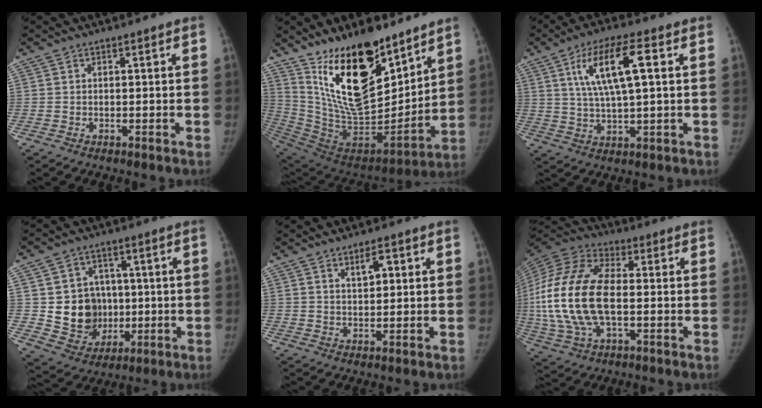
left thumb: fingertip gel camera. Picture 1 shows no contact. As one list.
[{"total": 26.4, "force": [15.9, 11.6, 17.7], "torque": [-0.260, -0.096, 0.286]}, {"total": 12.1, "force": [3.5, 3.3, 11.1], "torque": [-0.212, 0.006, 0.063]}, {"total": 12.0, "force": [0.0, 10.7, 5.4], "torque": [-0.043, 0.002, 0.021]}, {"total": 3.3, "force": [1.5, 1.5, 2.5], "torque": [-0.032, -0.007, 0.026]}, {"total": 22.8, "force": [-1.4, 12.2, 19.2], "torque": [-0.431, 0.009, -0.025]}]